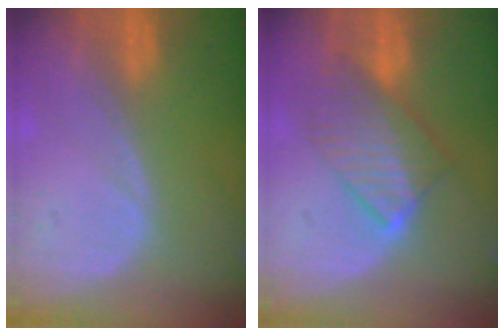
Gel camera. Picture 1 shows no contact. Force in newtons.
{"total": 7.3, "press": 7.1, "slide": 1.8}